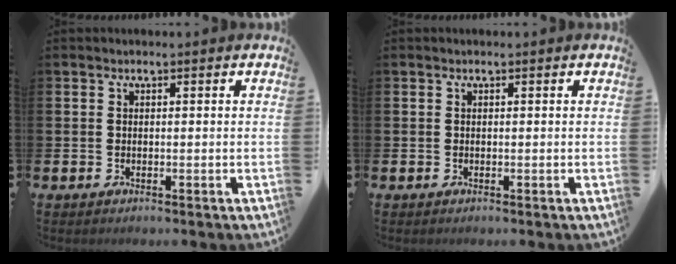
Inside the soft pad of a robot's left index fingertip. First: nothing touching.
{"total": 0.0}